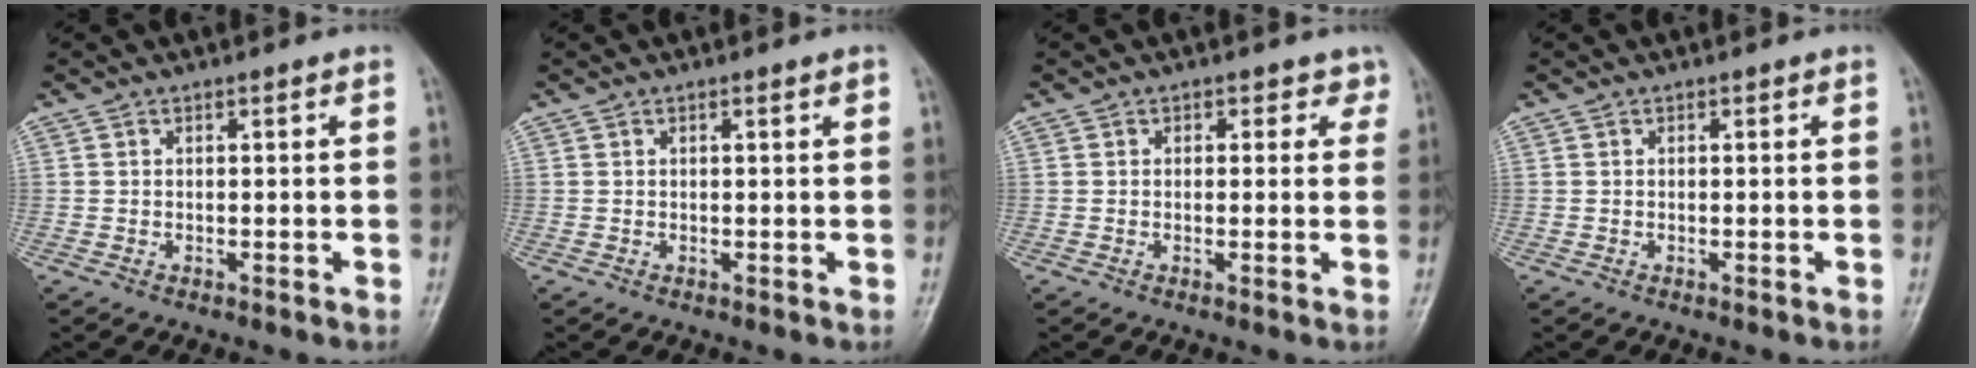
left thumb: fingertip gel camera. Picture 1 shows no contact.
{"total": 0.8, "force": [0.4, 0.1, 0.7], "torque": [-0.013, 0.001, 0.004]}
{"total": 2.4, "force": [1.3, 1.9, 0.8], "torque": [0.024, -0.002, 0.007]}
{"total": 0.0}